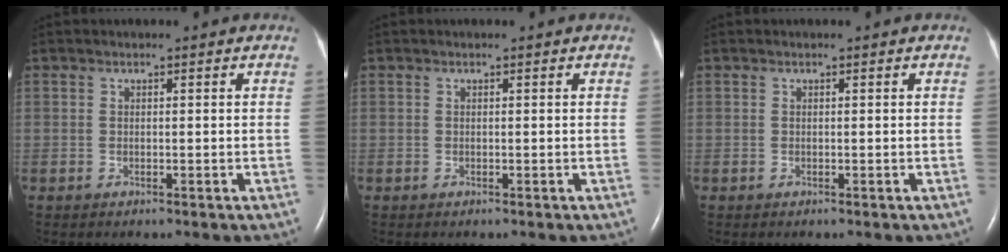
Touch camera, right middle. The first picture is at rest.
{"total": 0.0}
{"total": 0.0}